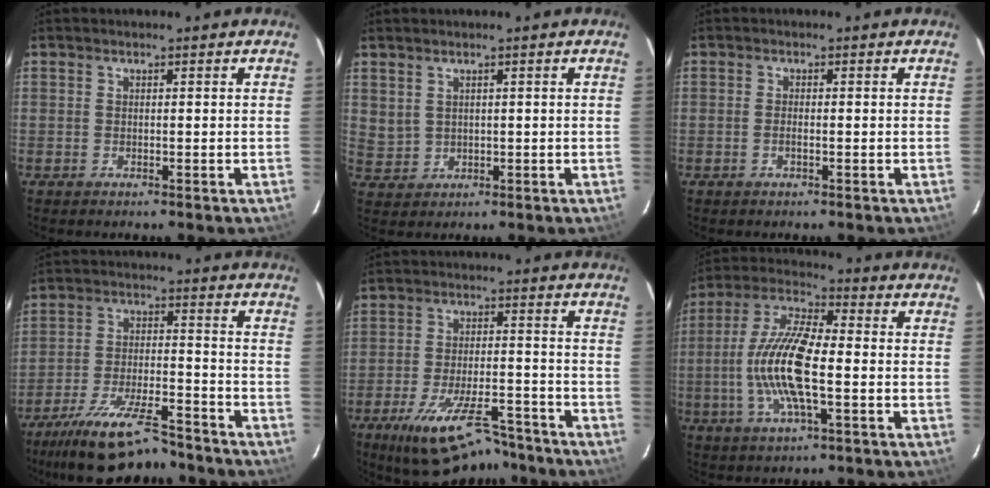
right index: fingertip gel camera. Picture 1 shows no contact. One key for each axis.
{"total": 2.7, "fx": 1.6, "fy": 2.0, "fz": 1.0, "tx": -0.020, "ty": 0.002, "tz": 0.042}
{"total": 1.1, "fx": -0.4, "fy": 0.2, "fz": 1.0, "tx": -0.022, "ty": 0.001, "tz": -0.008}
{"total": 16.6, "fx": -13.8, "fy": 4.1, "fz": 8.3, "tx": -0.175, "ty": -0.018, "tz": -0.225}
{"total": 16.1, "fx": -12.1, "fy": 5.2, "fz": 9.3, "tx": -0.177, "ty": -0.022, "tz": -0.186}
{"total": 14.6, "fx": -2.3, "fy": 4.1, "fz": 13.8, "tx": -0.283, "ty": 0.002, "tz": -0.051}